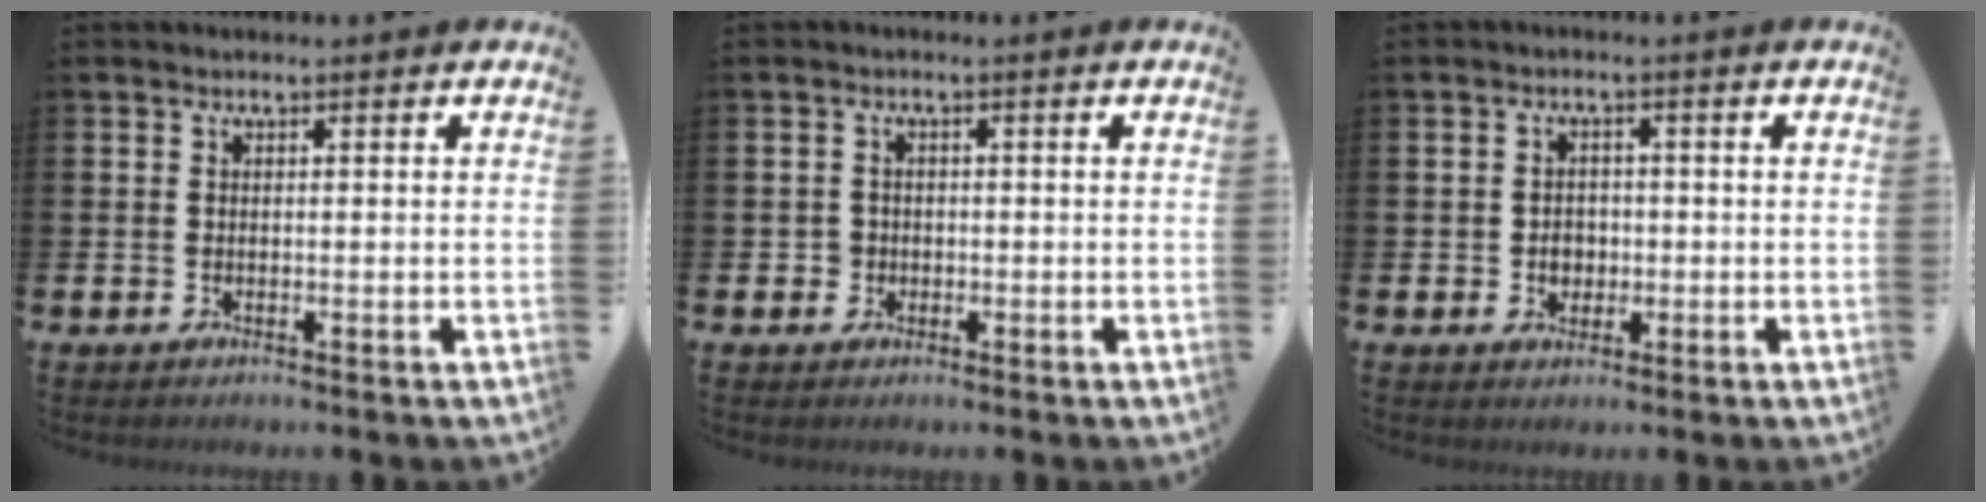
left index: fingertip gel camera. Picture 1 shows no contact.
{"total": 1.7, "force": [-0.5, 1.6, 0.2], "torque": [-0.008, 0.007, -0.013]}
{"total": 2.5, "force": [-0.5, 2.2, 1.2], "torque": [-0.011, -0.001, -0.016]}